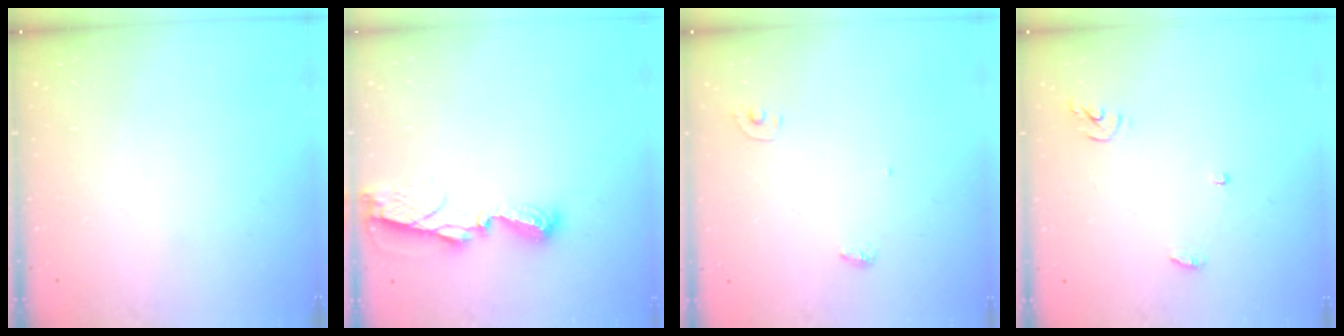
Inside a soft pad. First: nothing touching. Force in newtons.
{"total": 6.8, "press": 6.8, "slide": 0.1}
{"total": 3.6, "press": 3.5, "slide": 0.3}
{"total": 3.4, "press": 3.4, "slide": 0.2}